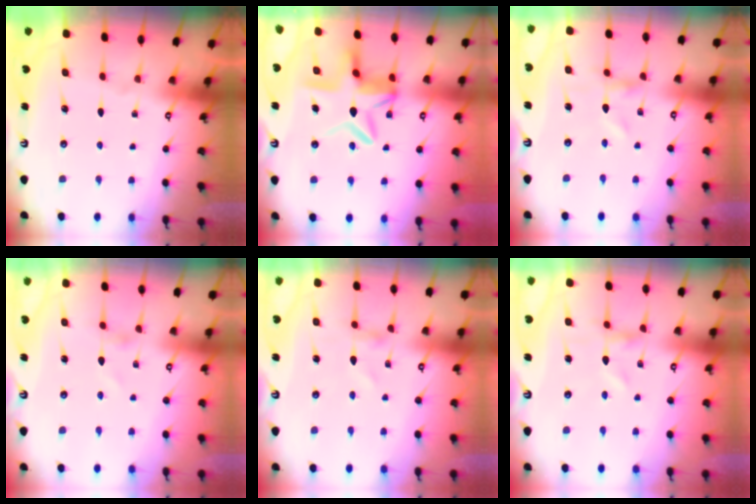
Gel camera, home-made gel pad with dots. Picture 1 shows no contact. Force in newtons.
{"total": 10.5, "press": 10.4, "slide": 1.3}
{"total": 0.0}
{"total": 0.6, "press": 0.6, "slide": 0.1}
{"total": 0.6, "press": 0.6, "slide": 0.1}
{"total": 0.0}